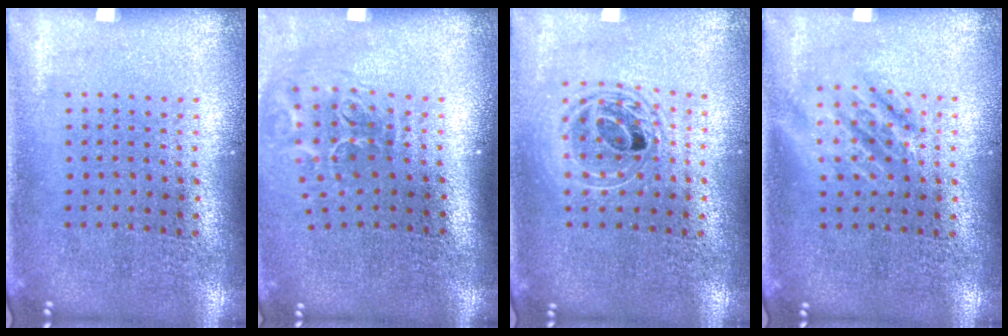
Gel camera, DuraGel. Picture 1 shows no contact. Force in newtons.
{"total": 2.0, "press": 1.3, "slide": 1.5}
{"total": 1.7, "press": 1.4, "slide": 0.9}
{"total": 1.1, "press": 1.1, "slide": 0.2}